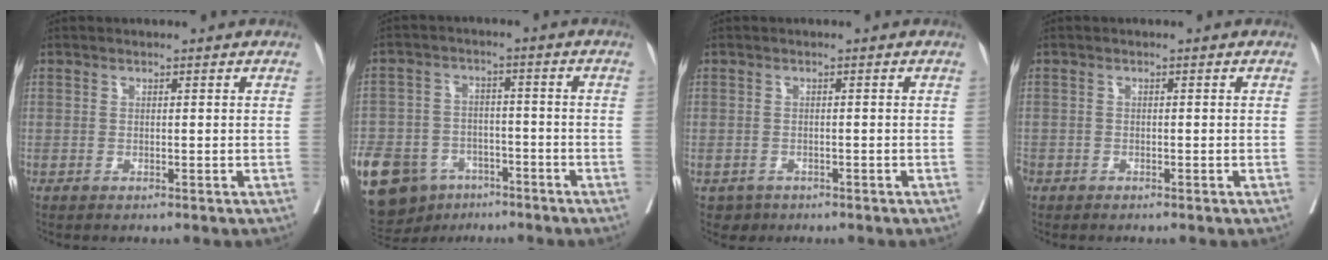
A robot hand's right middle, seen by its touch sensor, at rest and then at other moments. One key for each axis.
{"total": 21.1, "fx": -12.1, "fy": 14.1, "fz": 9.9, "tx": -0.280, "ty": -0.012, "tz": -0.188}
{"total": 1.9, "fx": -1.2, "fy": 1.5, "fz": 0.0, "tx": -0.001, "ty": 0.005, "tz": -0.017}
{"total": 2.2, "fx": -1.4, "fy": 1.5, "fz": 0.8, "tx": -0.026, "ty": -0.003, "tz": -0.028}